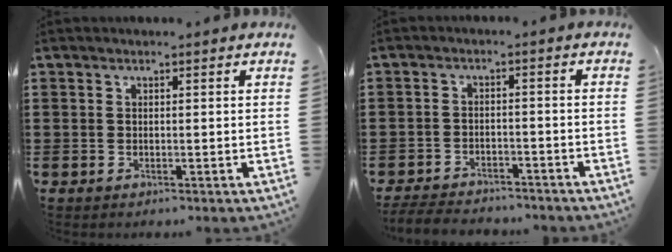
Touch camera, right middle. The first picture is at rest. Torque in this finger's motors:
{"motor_torque": [0.80, 0.38, 0.22, 0.06]}